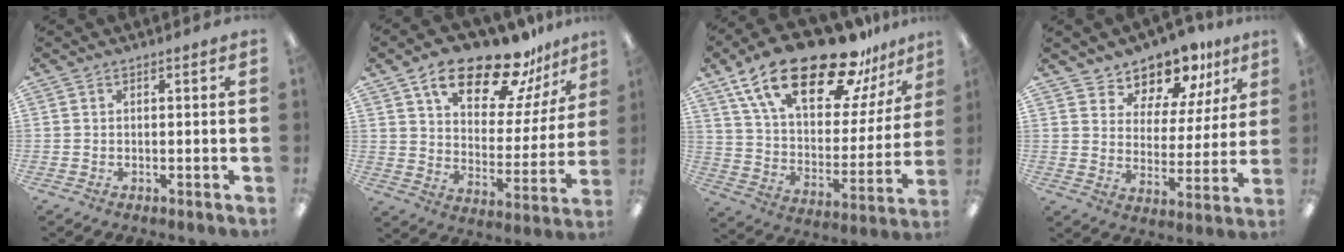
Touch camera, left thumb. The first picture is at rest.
{"total": 20.3, "force": [14.9, 8.4, 10.9], "torque": [-0.181, -0.086, 0.253]}
{"total": 26.8, "force": [18.4, 10.7, 16.4], "torque": [-0.273, -0.112, 0.312]}
{"total": 10.9, "force": [9.6, 4.8, 1.8], "torque": [-0.031, -0.090, 0.175]}